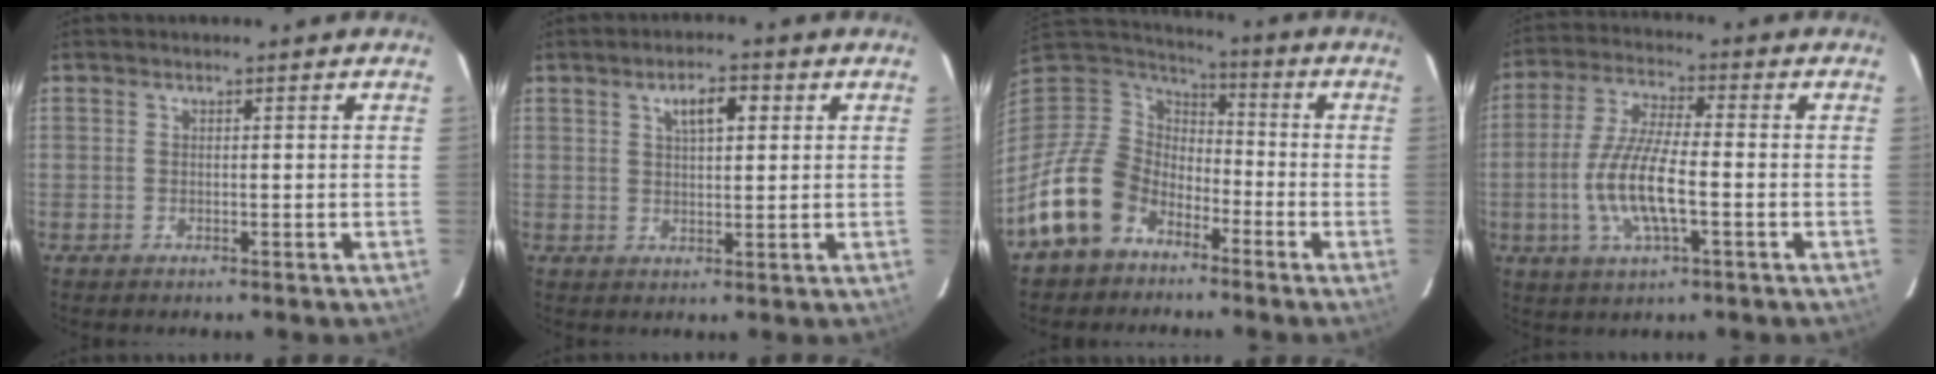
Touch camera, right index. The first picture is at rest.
{"total": 4.9, "force": [2.0, 2.0, 4.0], "torque": [-0.066, 0.012, 0.036]}
{"total": 14.9, "force": [-9.3, 10.4, 5.4], "torque": [-0.140, 0.016, -0.165]}
{"total": 11.7, "force": [-2.8, 3.2, 10.9], "torque": [-0.225, -0.005, -0.057]}